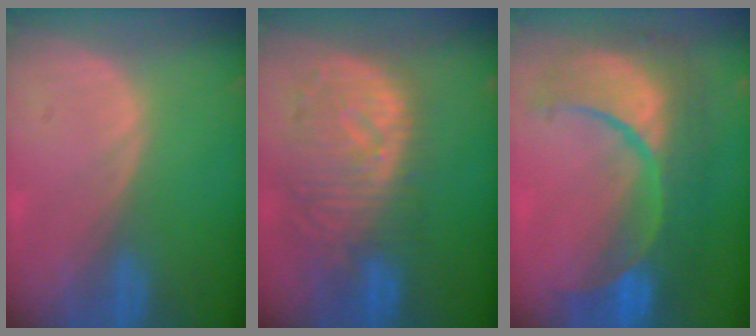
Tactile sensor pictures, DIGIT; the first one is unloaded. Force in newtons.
{"total": 10.9, "press": 9.6, "slide": 5.1}
{"total": 12.5, "press": 12.4, "slide": 1.4}